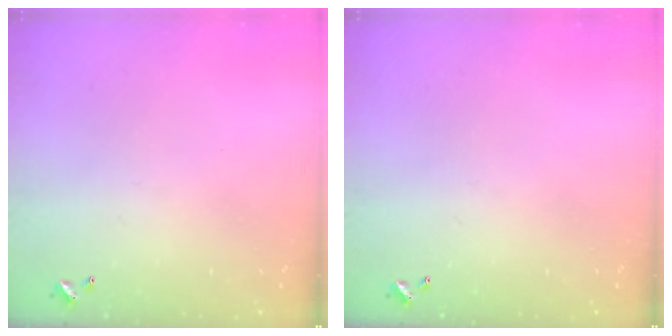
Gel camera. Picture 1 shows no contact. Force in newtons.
{"total": 0.0}